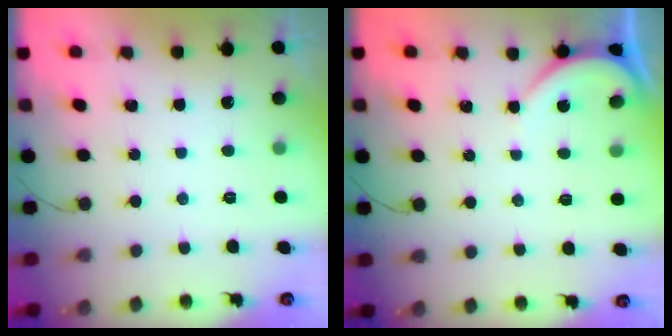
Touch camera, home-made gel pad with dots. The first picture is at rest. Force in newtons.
{"total": 3.0, "press": 3.0, "slide": 0.5}